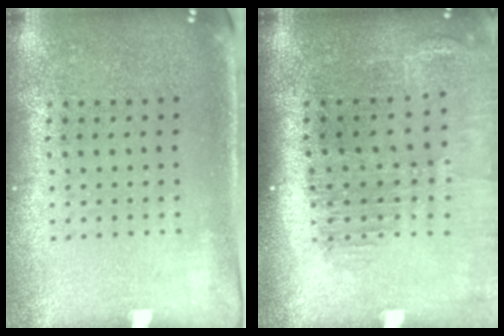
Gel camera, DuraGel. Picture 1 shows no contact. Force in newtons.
{"total": 1.6, "press": 1.5, "slide": 0.6}